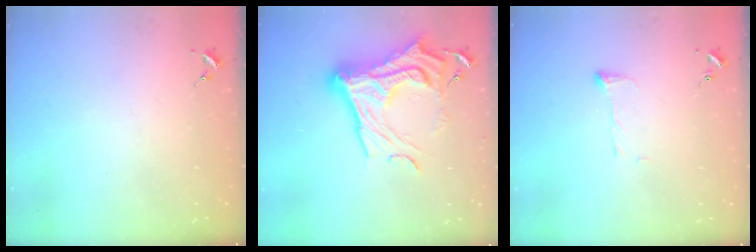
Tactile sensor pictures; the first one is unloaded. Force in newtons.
{"total": 23.9, "press": 23.8, "slide": 2.1}
{"total": 5.1, "press": 5.1, "slide": 0.6}